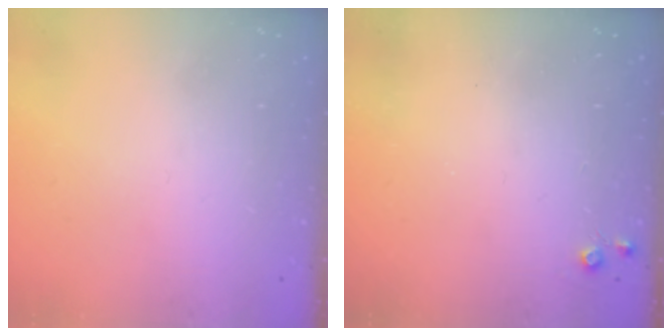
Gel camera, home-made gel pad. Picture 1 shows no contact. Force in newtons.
{"total": 3.7, "press": 3.7, "slide": 0.5}